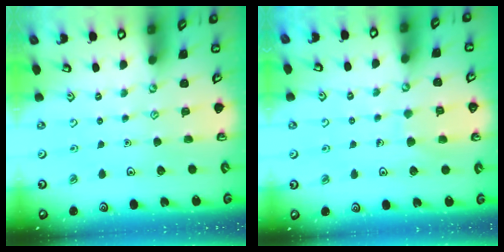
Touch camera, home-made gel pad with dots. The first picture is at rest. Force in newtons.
{"total": 6.1, "press": 6.0, "slide": 0.5}